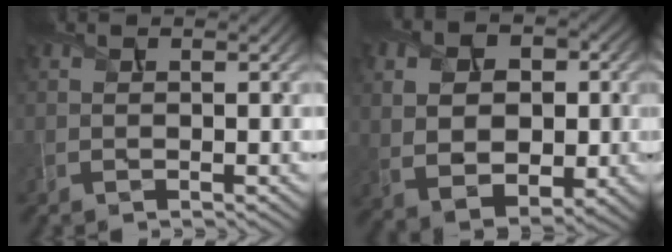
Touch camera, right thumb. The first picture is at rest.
{"total": 9.8, "force": [0.9, 7.6, 6.2], "torque": [-0.140, 0.003, 0.017]}